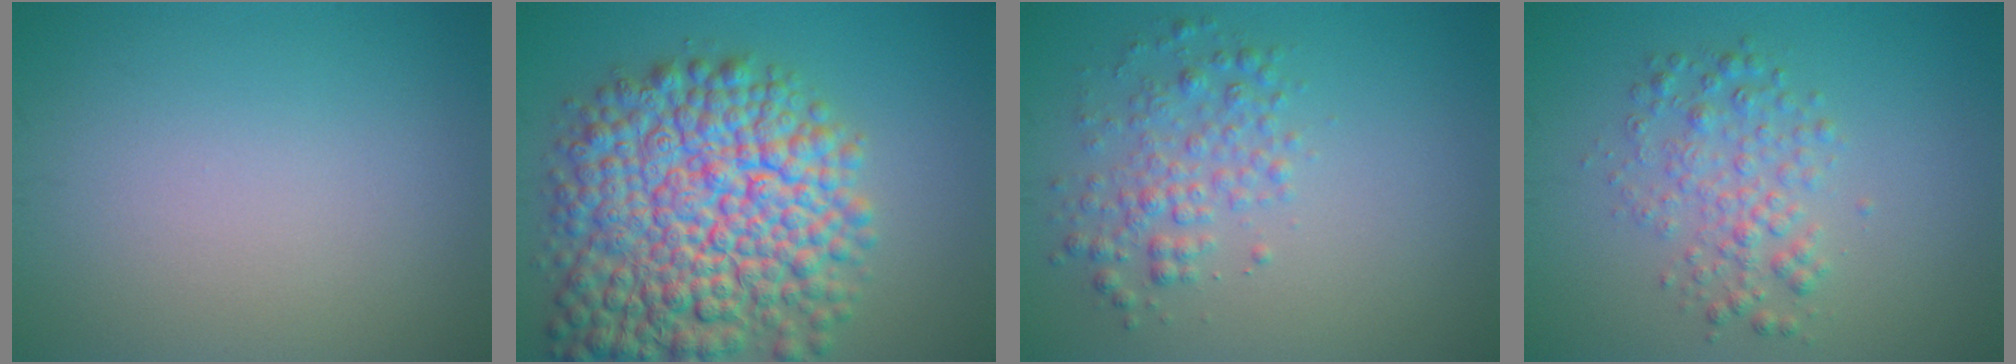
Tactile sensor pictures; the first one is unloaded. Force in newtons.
{"total": 13.0, "press": 13.0, "slide": 0.5}
{"total": 2.9, "press": 2.9, "slide": 0.0}
{"total": 3.0, "press": 3.0, "slide": 0.1}